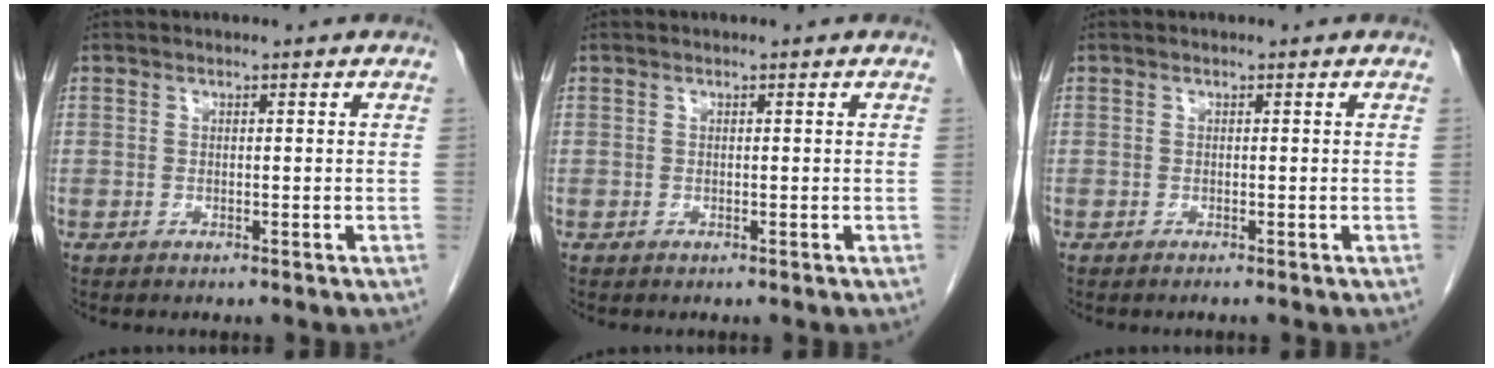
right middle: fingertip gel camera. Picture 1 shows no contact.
{"total": 0.0}
{"total": 0.0}